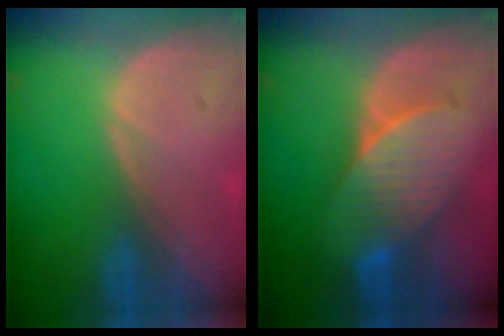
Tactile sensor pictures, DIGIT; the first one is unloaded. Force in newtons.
{"total": 7.2, "press": 7.0, "slide": 1.3}